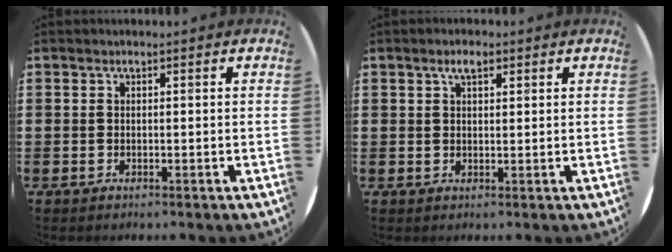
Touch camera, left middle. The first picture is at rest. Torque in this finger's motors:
{"motor_torque": [0.59, -0.66, 0.10, 0.01]}